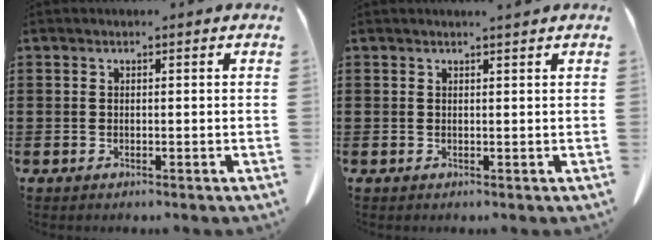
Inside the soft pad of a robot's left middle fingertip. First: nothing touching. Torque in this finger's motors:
{"motor_torque": [-0.40, -0.33, 0.00, 0.01]}